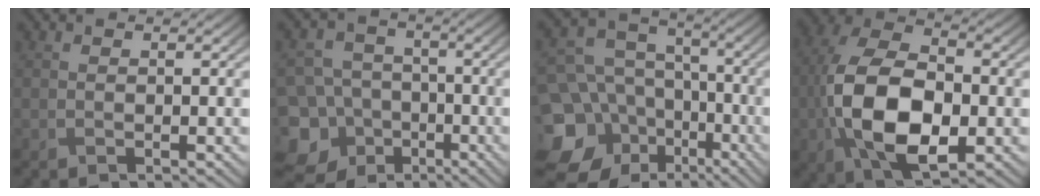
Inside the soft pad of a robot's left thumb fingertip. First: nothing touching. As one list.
[{"total": 13.2, "force": [-6.9, 10.7, 3.5], "torque": [-0.113, -0.039, -0.127]}, {"total": 16.2, "force": [-6.9, 13.0, 6.8], "torque": [-0.206, -0.027, -0.113]}, {"total": 14.5, "force": [-3.2, 8.3, 11.4], "torque": [-0.255, -0.014, -0.068]}]